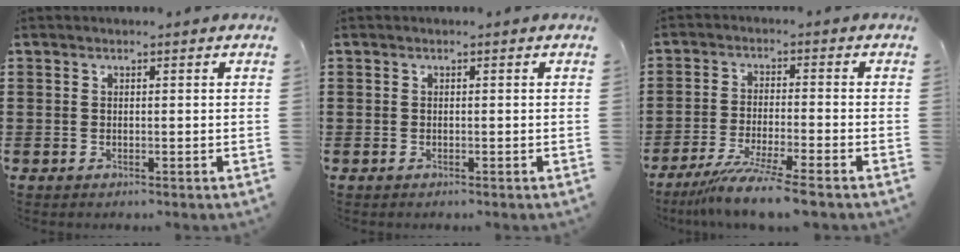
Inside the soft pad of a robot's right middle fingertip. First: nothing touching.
{"total": 0.0}
{"total": 7.1, "force": [-5.8, -0.5, 4.1], "torque": [-0.082, -0.024, -0.108]}